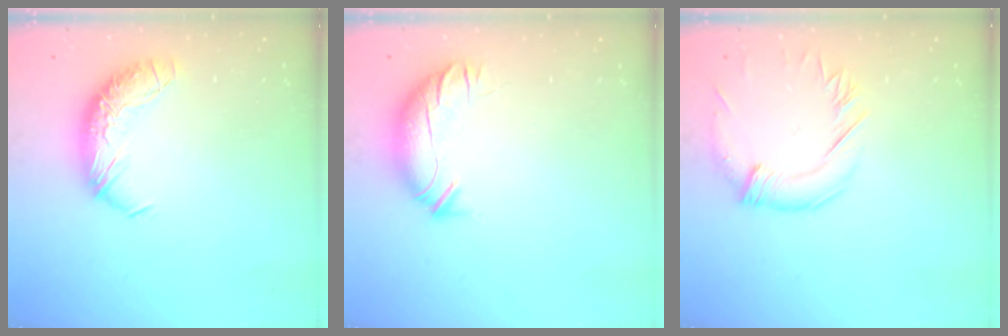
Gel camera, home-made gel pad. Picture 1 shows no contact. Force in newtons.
{"total": 4.2, "press": 3.8, "slide": 1.9}
{"total": 1.3, "press": 0.2, "slide": 1.2}